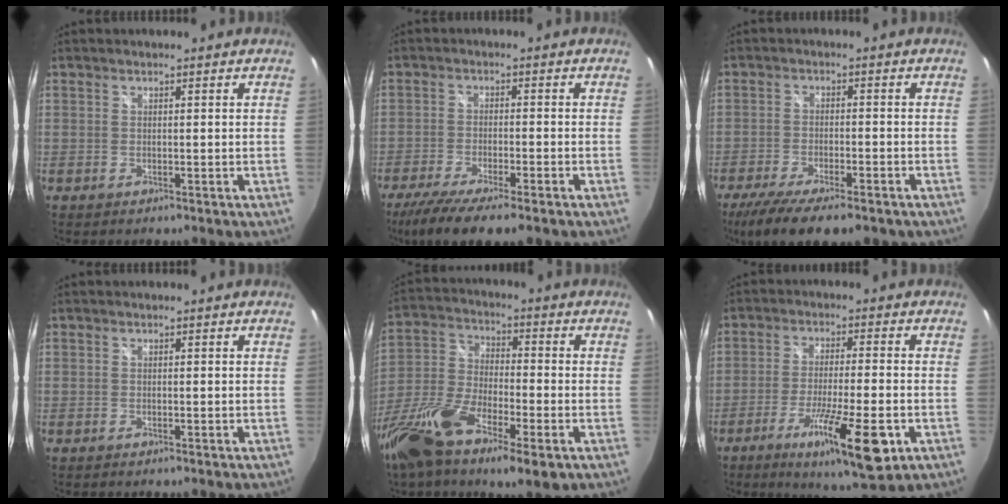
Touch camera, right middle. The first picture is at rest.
{"total": 11.4, "force": [-8.6, 1.3, 7.3], "torque": [-0.153, -0.042, -0.141]}
{"total": 14.5, "force": [-10.6, 4.1, 8.9], "torque": [-0.181, -0.050, -0.165]}
{"total": 0.0}
{"total": 17.5, "force": [-9.7, 5.3, 13.5], "torque": [-0.289, -0.043, -0.191]}
{"total": 14.2, "force": [-6.3, 2.0, 12.6], "torque": [-0.231, -0.041, -0.099]}